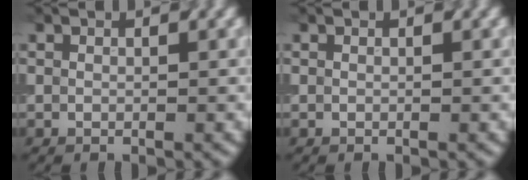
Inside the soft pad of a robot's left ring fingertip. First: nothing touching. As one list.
[{"total": 0.0}]